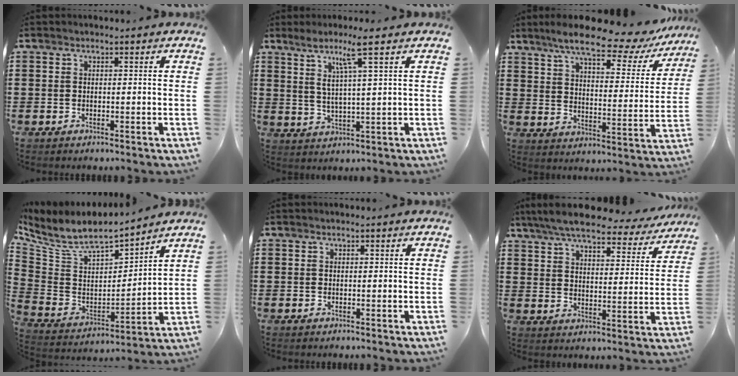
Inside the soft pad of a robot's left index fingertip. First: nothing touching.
{"total": 6.2, "force": [3.5, -0.3, 5.2], "torque": [-0.110, 0.002, 0.057]}
{"total": 10.8, "force": [8.8, 1.2, 6.1], "torque": [-0.126, -0.045, 0.142]}
{"total": 6.2, "force": [5.4, 1.7, 2.6], "torque": [-0.082, -0.045, 0.086]}
{"total": 0.0}
{"total": 7.6, "force": [6.8, 0.8, 3.2], "torque": [-0.089, -0.035, 0.120]}